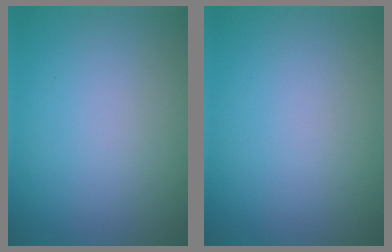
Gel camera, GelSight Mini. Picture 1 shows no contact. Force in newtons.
{"total": 0.0}